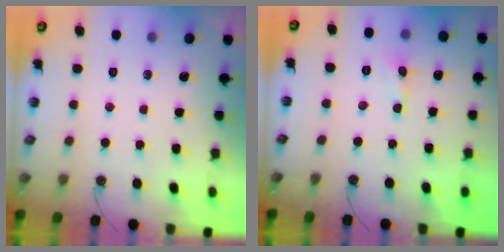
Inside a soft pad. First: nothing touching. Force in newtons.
{"total": 0.0}